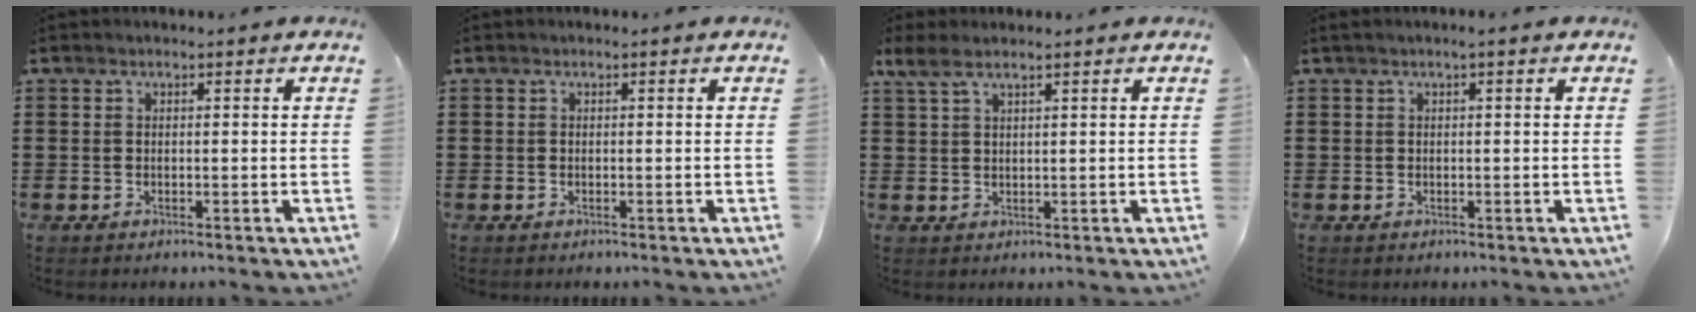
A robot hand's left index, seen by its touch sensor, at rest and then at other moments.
{"total": 0.0}
{"total": 2.7, "force": [1.7, 0.7, 2.0], "torque": [-0.044, 0.002, 0.031]}
{"total": 0.7, "force": [0.0, -0.1, 0.7], "torque": [-0.010, -0.003, 0.000]}